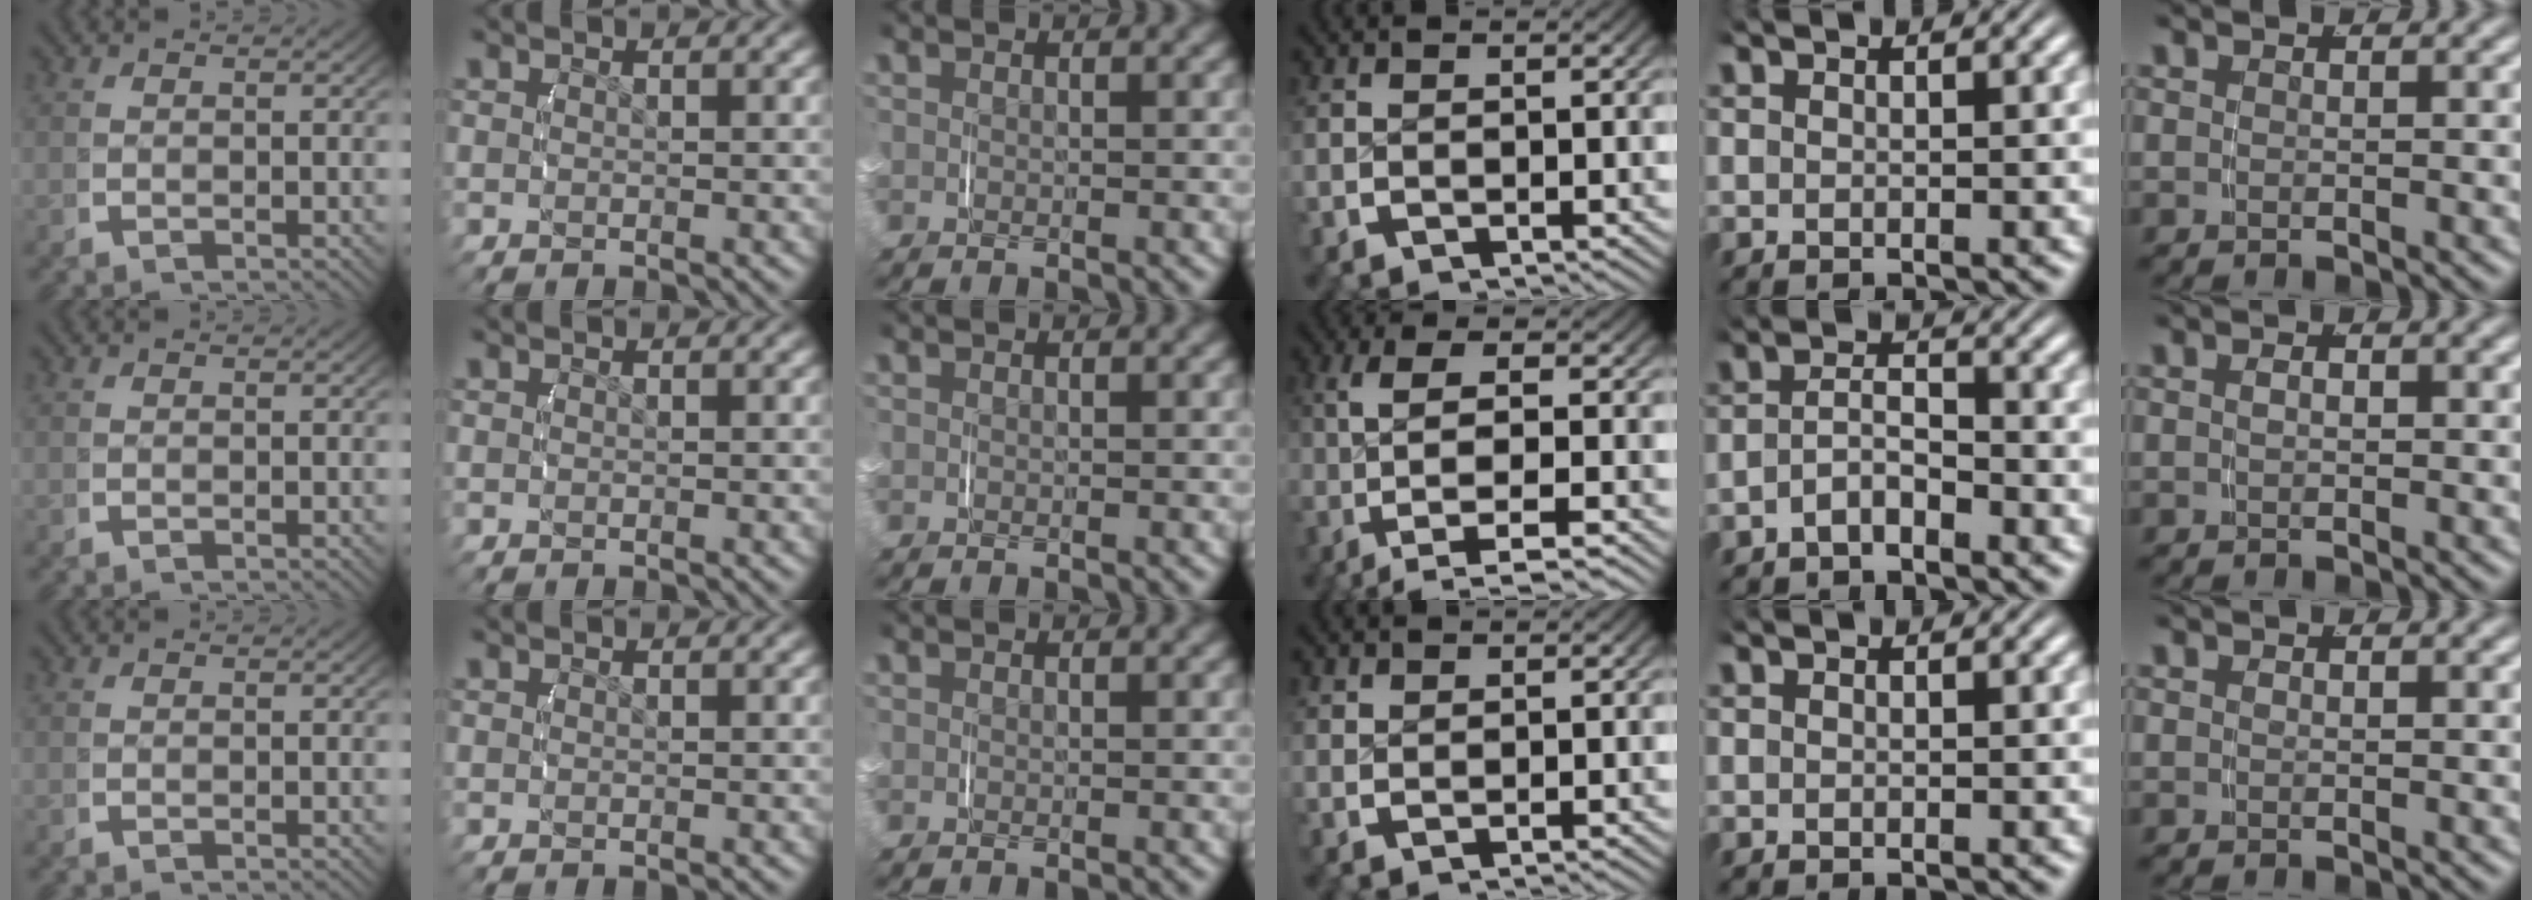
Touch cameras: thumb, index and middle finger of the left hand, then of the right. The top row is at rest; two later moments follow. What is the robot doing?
{"motion": "lift_and_place", "object": "backpack"}